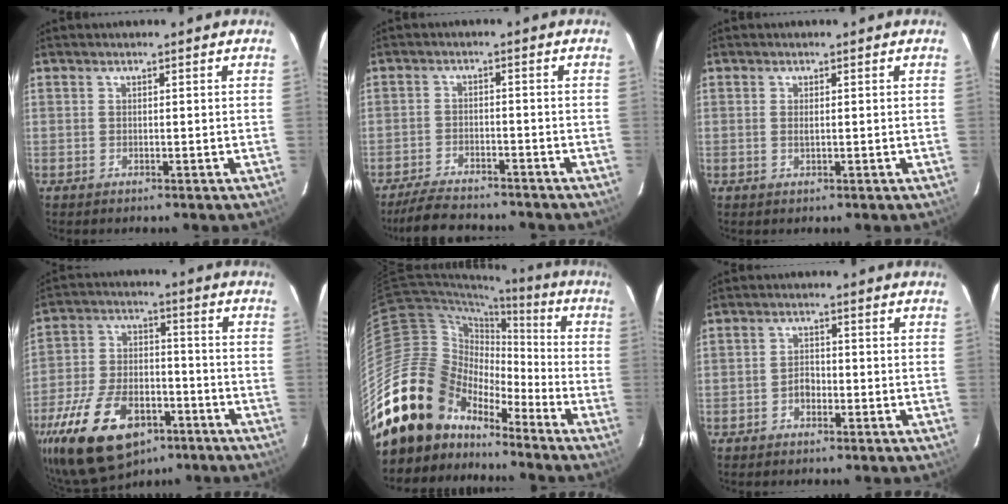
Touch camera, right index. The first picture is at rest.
{"total": 9.5, "force": [-8.5, 2.3, 3.6], "torque": [-0.095, -0.013, -0.134]}
{"total": 1.0, "force": [0.0, 0.3, 1.0], "torque": [-0.020, 0.000, 0.001]}
{"total": 23.2, "force": [-13.4, 12.6, 14.1], "torque": [-0.310, -0.021, -0.213]}
{"total": 21.3, "force": [-15.2, 13.2, 6.7], "torque": [-0.148, 0.031, -0.265]}
{"total": 2.3, "force": [-1.2, 1.6, 1.1], "torque": [-0.023, 0.008, -0.021]}